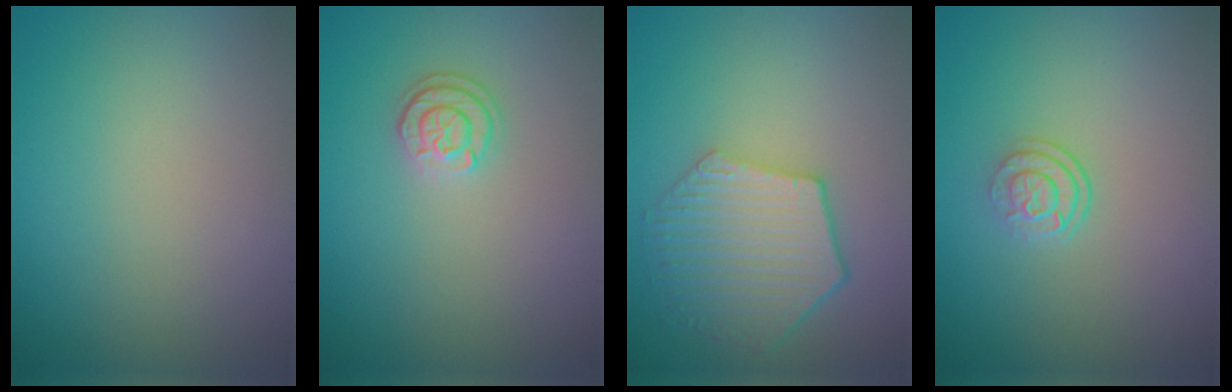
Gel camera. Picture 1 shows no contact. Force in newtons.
{"total": 1.8, "press": 1.5, "slide": 0.9}
{"total": 5.9, "press": 5.0, "slide": 3.1}
{"total": 2.6, "press": 1.8, "slide": 1.9}